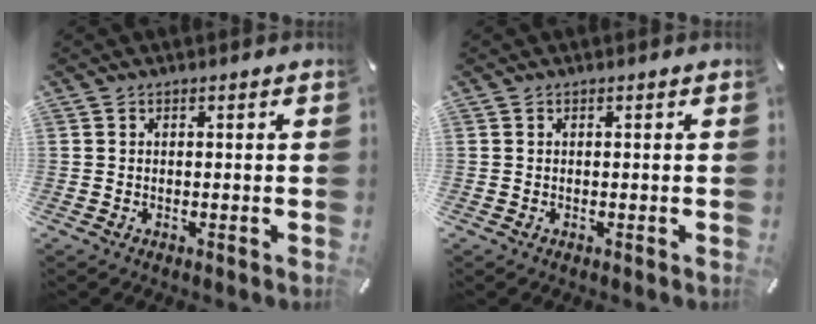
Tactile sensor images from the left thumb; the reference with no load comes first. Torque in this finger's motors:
{"motor_torque": [0.04, -0.05, -0.04, 0.12, 0.00]}